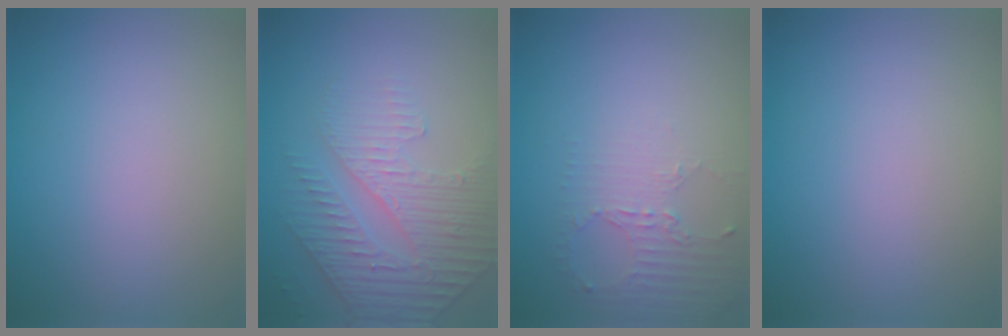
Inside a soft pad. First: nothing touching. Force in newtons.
{"total": 4.6, "press": 3.3, "slide": 3.2}
{"total": 2.2, "press": 1.7, "slide": 1.5}
{"total": 0.0}